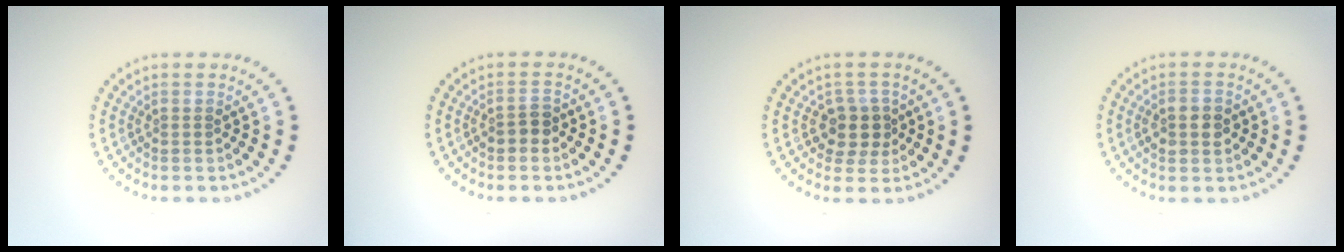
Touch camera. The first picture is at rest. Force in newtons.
{"total": 1.5, "press": 1.4, "slide": 0.5}
{"total": 2.6, "press": 2.3, "slide": 1.1}
{"total": 2.8, "press": 2.8, "slide": 0.1}